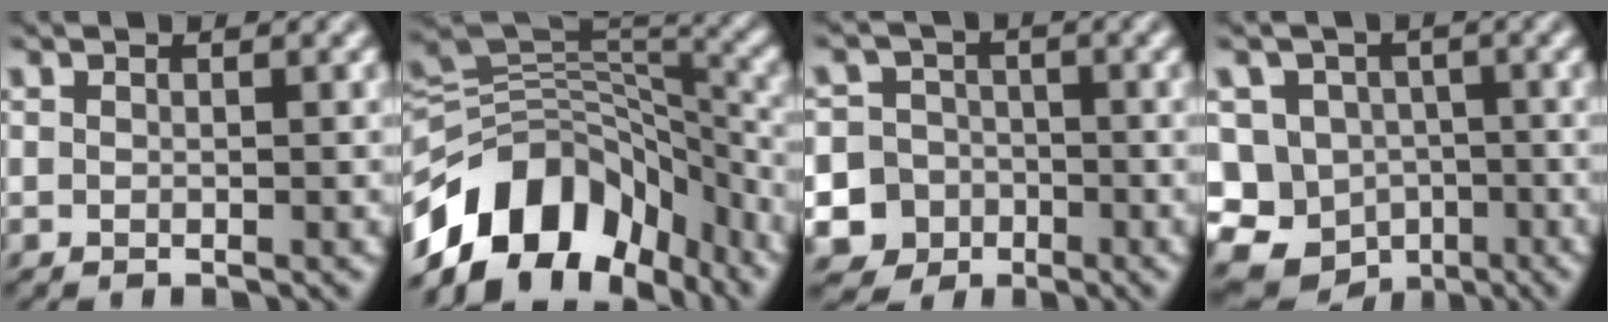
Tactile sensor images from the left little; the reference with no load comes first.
{"total": 12.4, "force": [-7.6, 7.3, 6.5], "torque": [-0.113, 0.031, -0.147]}
{"total": 9.9, "force": [-4.7, 8.5, 1.4], "torque": [-0.027, -0.029, -0.107]}
{"total": 14.4, "force": [-6.2, 12.2, 4.6], "torque": [-0.102, -0.026, -0.118]}